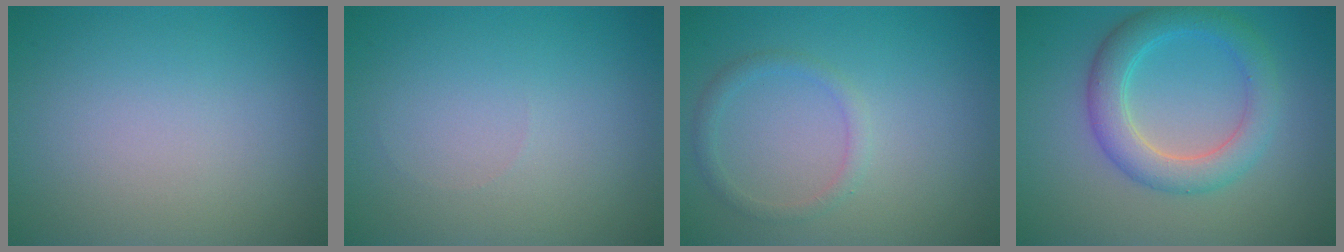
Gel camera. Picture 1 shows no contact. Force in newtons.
{"total": 0.0}
{"total": 1.4, "press": 1.4, "slide": 0.2}
{"total": 4.5, "press": 4.5, "slide": 0.1}